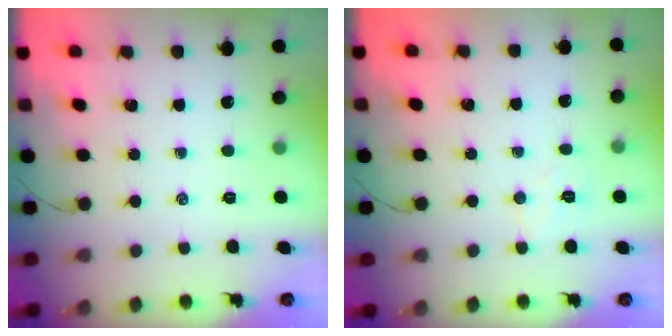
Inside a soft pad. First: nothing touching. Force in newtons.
{"total": 5.1, "press": 5.0, "slide": 1.0}